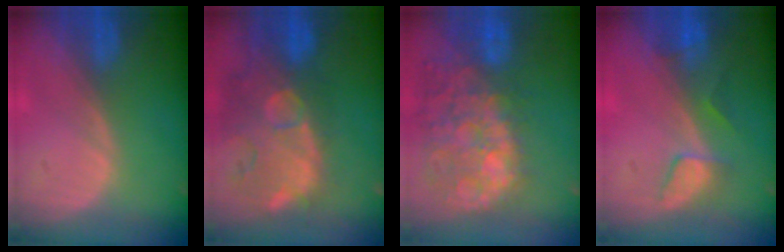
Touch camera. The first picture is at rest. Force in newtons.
{"total": 14.2, "press": 11.6, "slide": 8.2}
{"total": 14.3, "press": 11.7, "slide": 8.2}
{"total": 3.4, "press": 3.4, "slide": 0.3}